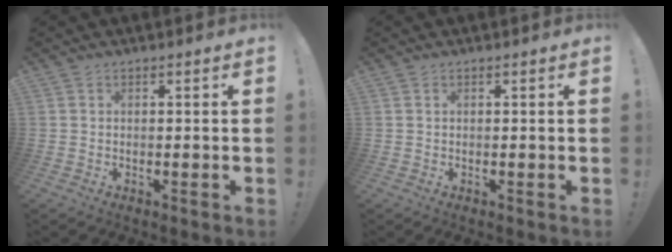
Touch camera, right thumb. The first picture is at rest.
{"total": 0.0}